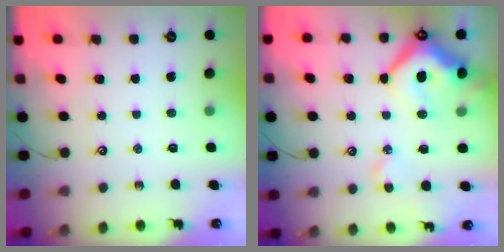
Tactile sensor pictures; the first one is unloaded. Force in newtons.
{"total": 16.2, "press": 16.1, "slide": 2.0}